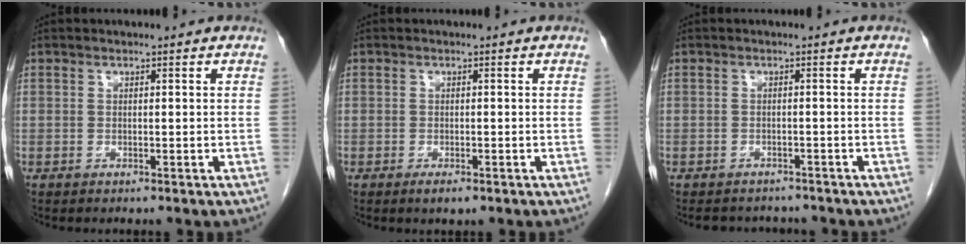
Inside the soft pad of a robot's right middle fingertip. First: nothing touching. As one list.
[{"total": 1.6, "force": [-1.0, 0.5, 1.1], "torque": [-0.019, -0.002, -0.012]}, {"total": 4.9, "force": [-4.6, 1.8, 0.6], "torque": [-0.006, 0.001, -0.058]}]